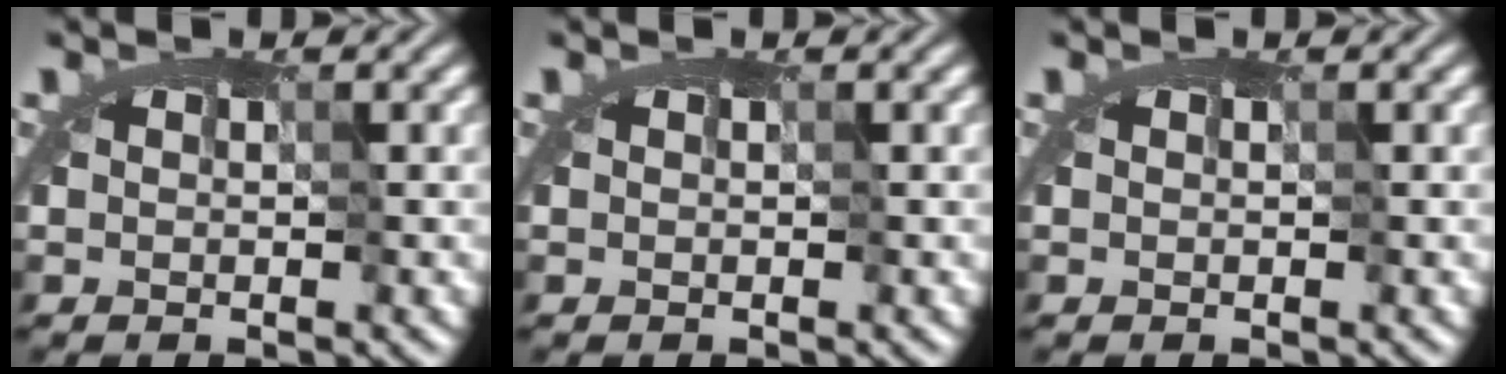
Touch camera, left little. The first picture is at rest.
{"total": 0.0}
{"total": 0.0}